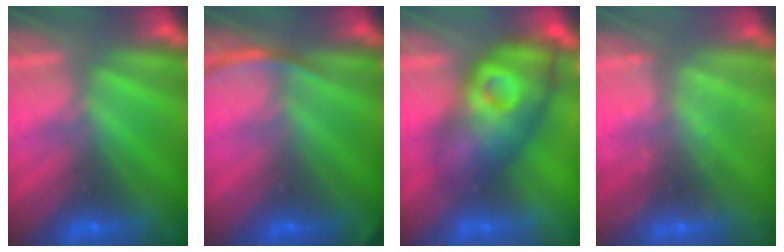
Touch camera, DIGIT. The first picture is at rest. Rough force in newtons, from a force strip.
{"total": 2.8}
{"total": 4.6}
{"total": 2.3}